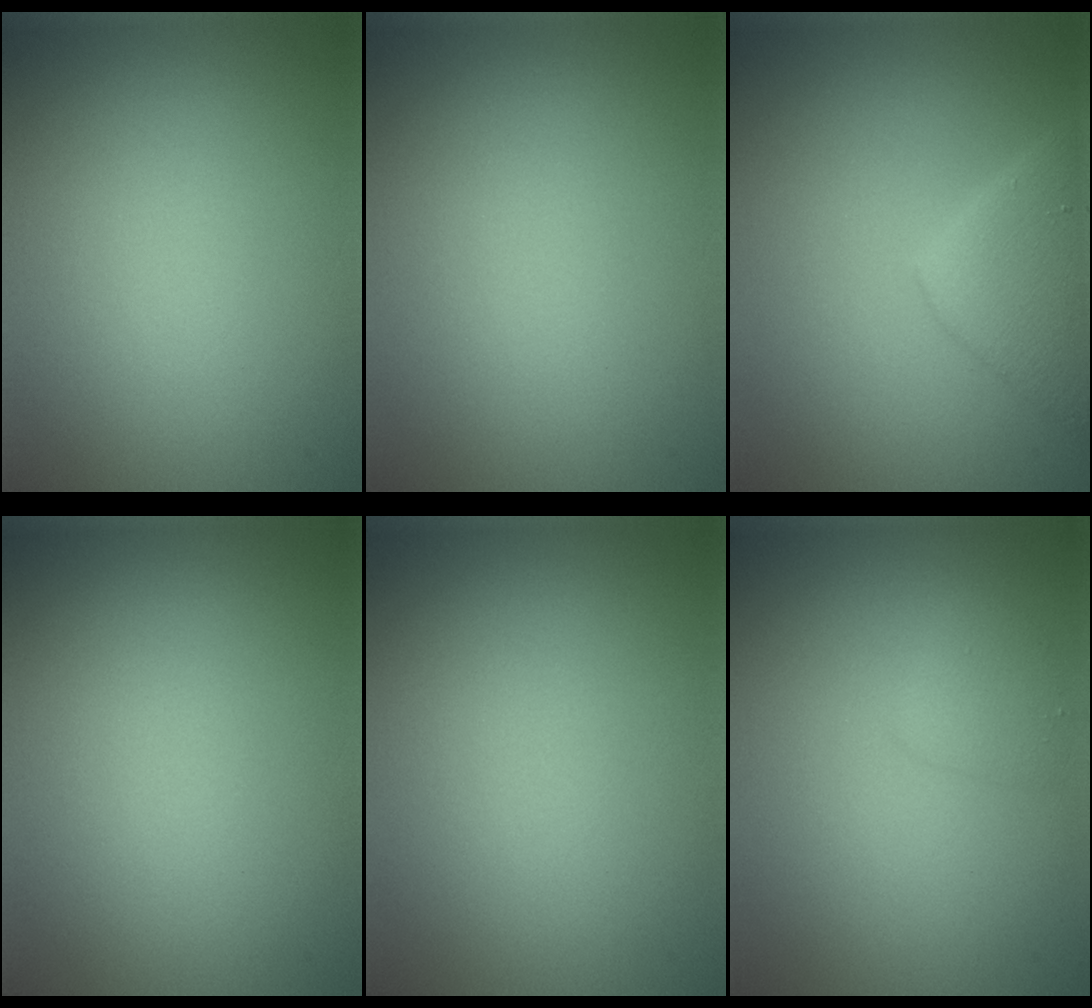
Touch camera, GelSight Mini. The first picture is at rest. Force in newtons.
{"total": 0.0}
{"total": 4.4, "press": 4.4, "slide": 0.2}
{"total": 0.0}
{"total": 0.0}
{"total": 1.4, "press": 1.4, "slide": 0.1}